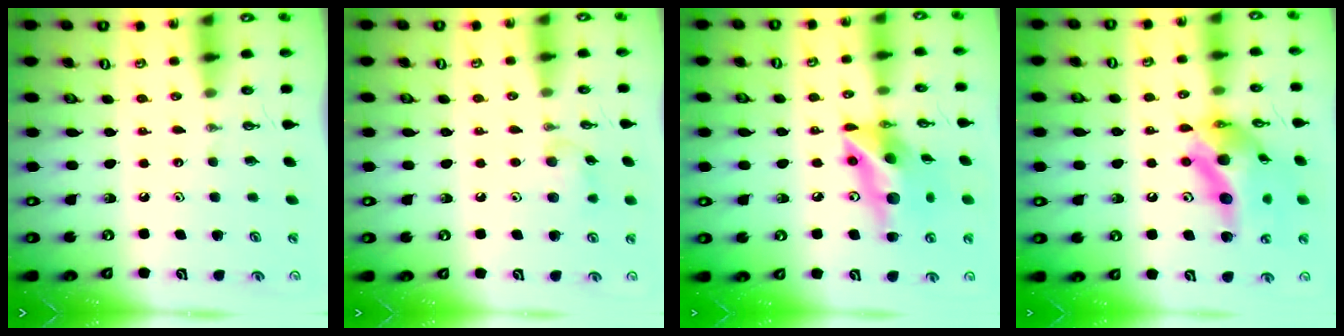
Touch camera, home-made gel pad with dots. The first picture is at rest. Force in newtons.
{"total": 9.6, "press": 9.1, "slide": 3.3}
{"total": 14.8, "press": 14.5, "slide": 3.1}
{"total": 18.0, "press": 17.9, "slide": 2.0}